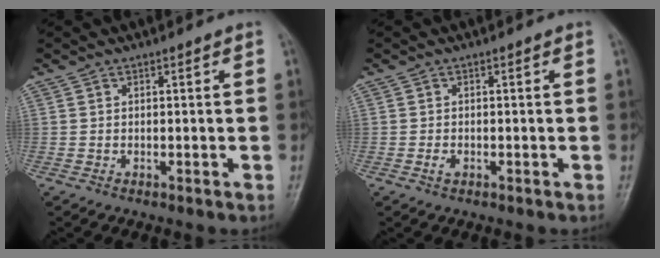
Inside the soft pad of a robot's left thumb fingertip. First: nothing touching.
{"total": 1.1, "force": [-0.5, 0.7, 0.7], "torque": [-0.015, 0.002, -0.008]}